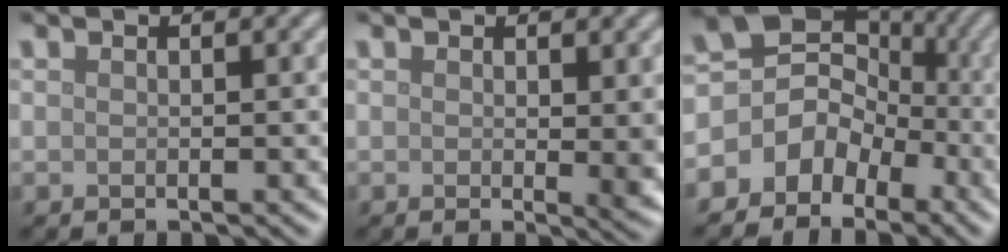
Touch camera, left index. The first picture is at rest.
{"total": 1.9, "force": [0.3, 0.3, 1.8], "torque": [-0.019, -0.009, 0.003]}
{"total": 6.3, "force": [-2.1, 5.3, 2.8], "torque": [-0.021, 0.019, -0.052]}